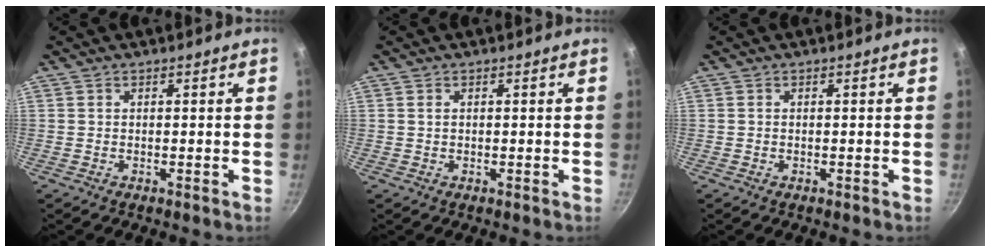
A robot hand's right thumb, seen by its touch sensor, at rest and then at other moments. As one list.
[{"total": 0.9, "force": [0.3, 0.6, 0.6], "torque": [-0.010, 0.002, 0.005]}, {"total": 0.0}]